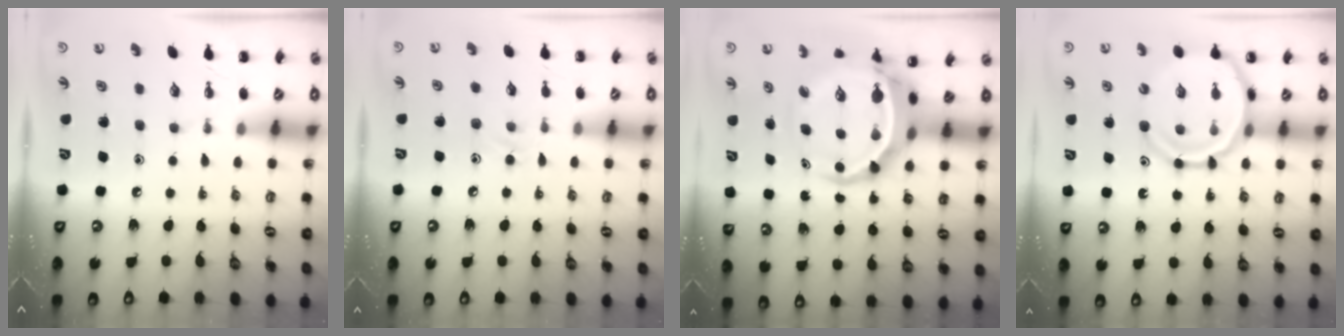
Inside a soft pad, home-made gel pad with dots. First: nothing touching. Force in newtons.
{"total": 7.0, "press": 6.6, "slide": 2.4}
{"total": 7.2, "press": 6.9, "slide": 2.2}
{"total": 13.0, "press": 12.6, "slide": 3.4}